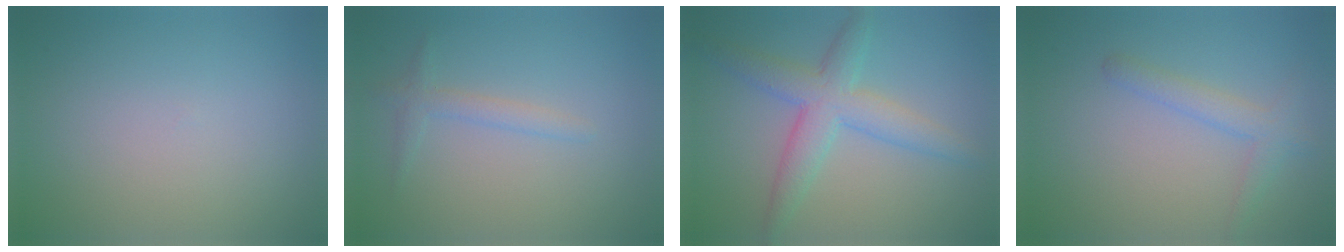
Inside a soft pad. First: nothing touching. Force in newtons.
{"total": 1.6, "press": 1.6, "slide": 0.1}
{"total": 4.9, "press": 4.9, "slide": 0.1}
{"total": 2.4, "press": 2.4, "slide": 0.1}